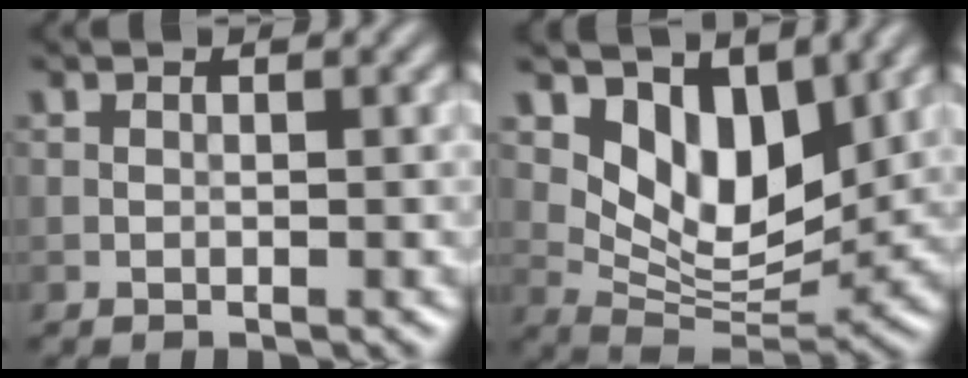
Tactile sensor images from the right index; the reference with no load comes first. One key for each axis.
{"total": 6.6, "fx": 3.4, "fy": 3.8, "fz": 4.3, "tx": -0.073, "ty": -0.021, "tz": 0.061}